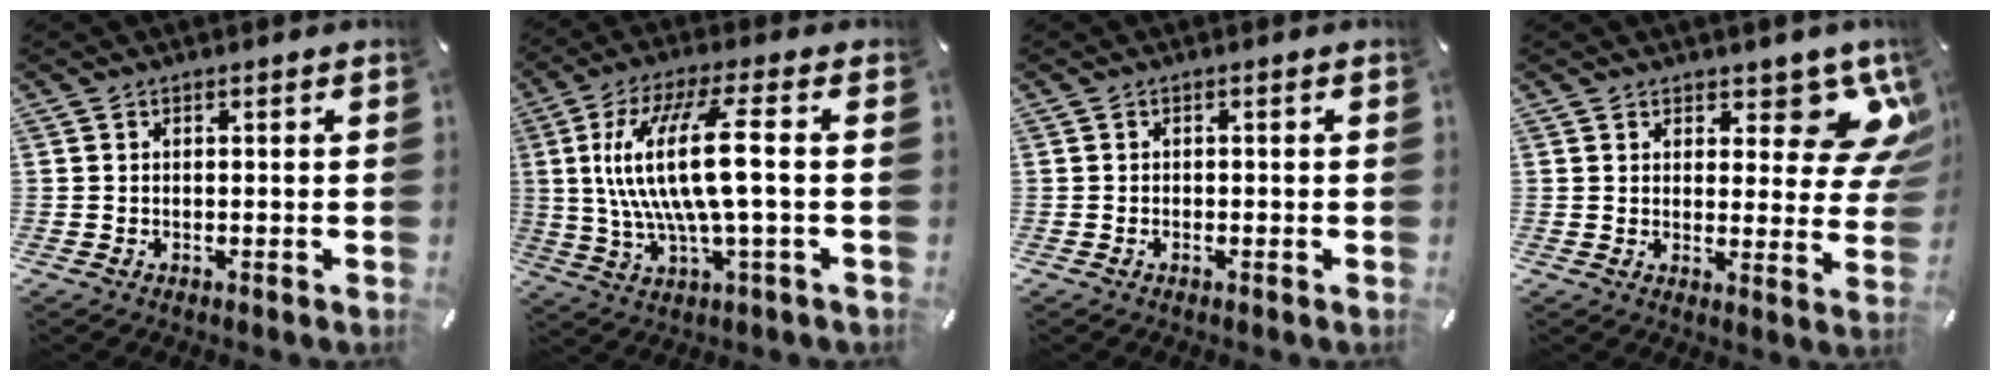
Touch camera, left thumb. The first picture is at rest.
{"total": 17.1, "force": [1.8, 3.5, 16.7], "torque": [-0.357, -0.012, 0.011]}
{"total": 0.9, "force": [-0.3, 0.3, 0.8], "torque": [-0.015, -0.001, -0.005]}
{"total": 10.1, "force": [7.9, 4.3, 4.7], "torque": [-0.036, -0.067, 0.137]}